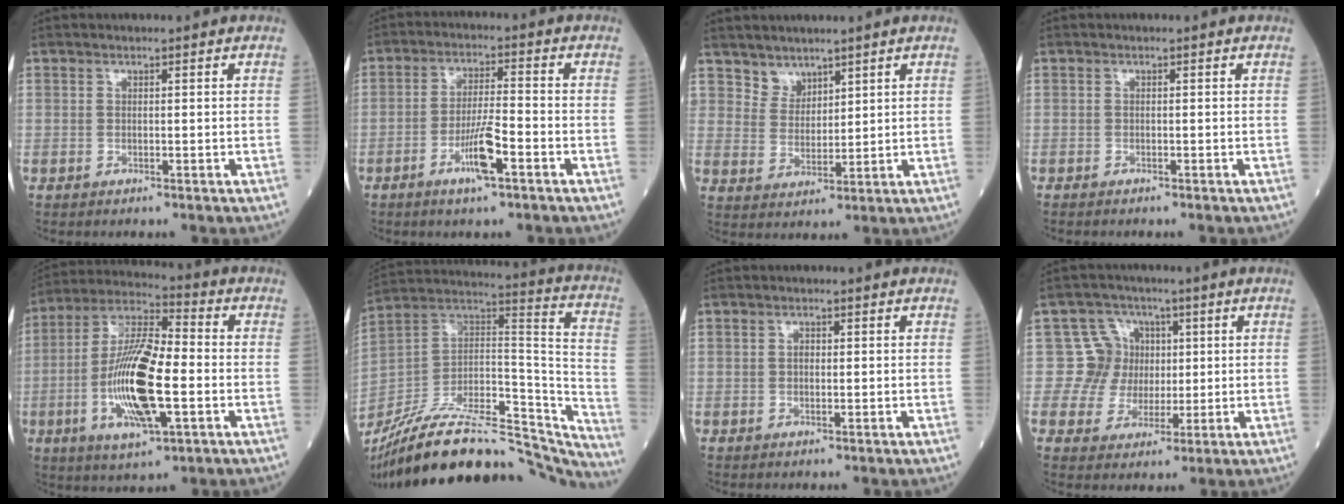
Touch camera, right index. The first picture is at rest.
{"total": 6.5, "force": [-3.3, 0.5, 5.6], "torque": [-0.110, -0.003, -0.061]}
{"total": 3.5, "force": [2.9, 1.9, 0.1], "torque": [0.002, 0.002, 0.059]}
{"total": 0.9, "force": [-0.8, 0.1, 0.2], "torque": [-0.006, -0.001, -0.013]}
{"total": 16.1, "force": [-3.4, 3.8, 15.3], "torque": [-0.307, -0.002, -0.063]}
{"total": 33.6, "force": [-28.4, 8.1, 16.1], "torque": [-0.243, 0.007, -0.427]}
{"total": 0.8, "force": [0.0, 0.5, 0.5], "torque": [-0.012, 0.001, 0.000]}
{"total": 6.6, "force": [0.9, 6.6, -0.2], "torque": [0.023, 0.021, 0.014]}